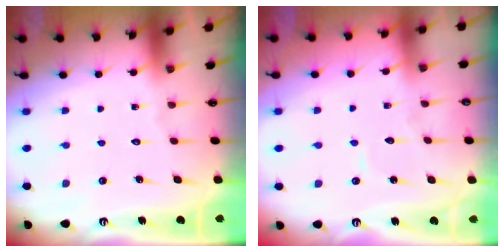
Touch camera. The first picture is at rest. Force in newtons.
{"total": 4.0, "press": 4.0, "slide": 0.2}